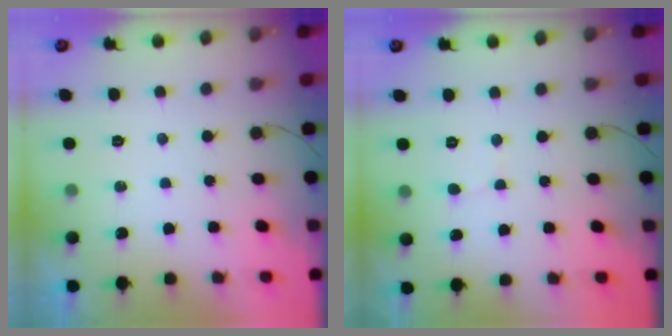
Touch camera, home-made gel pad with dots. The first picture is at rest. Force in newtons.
{"total": 2.6, "press": 2.6, "slide": 0.2}